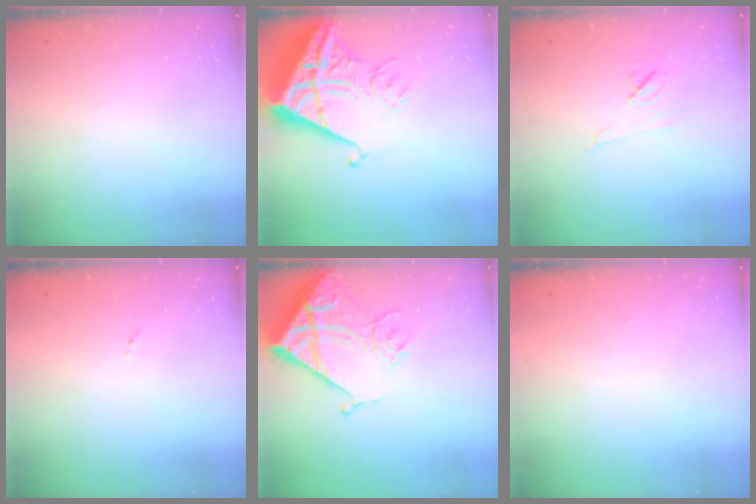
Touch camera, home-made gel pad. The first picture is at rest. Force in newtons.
{"total": 11.5, "press": 11.5, "slide": 1.2}
{"total": 6.7, "press": 6.5, "slide": 1.7}
{"total": 3.3, "press": 3.3, "slide": 0.2}
{"total": 15.5, "press": 15.3, "slide": 1.9}
{"total": 1.5, "press": 1.5, "slide": 0.1}